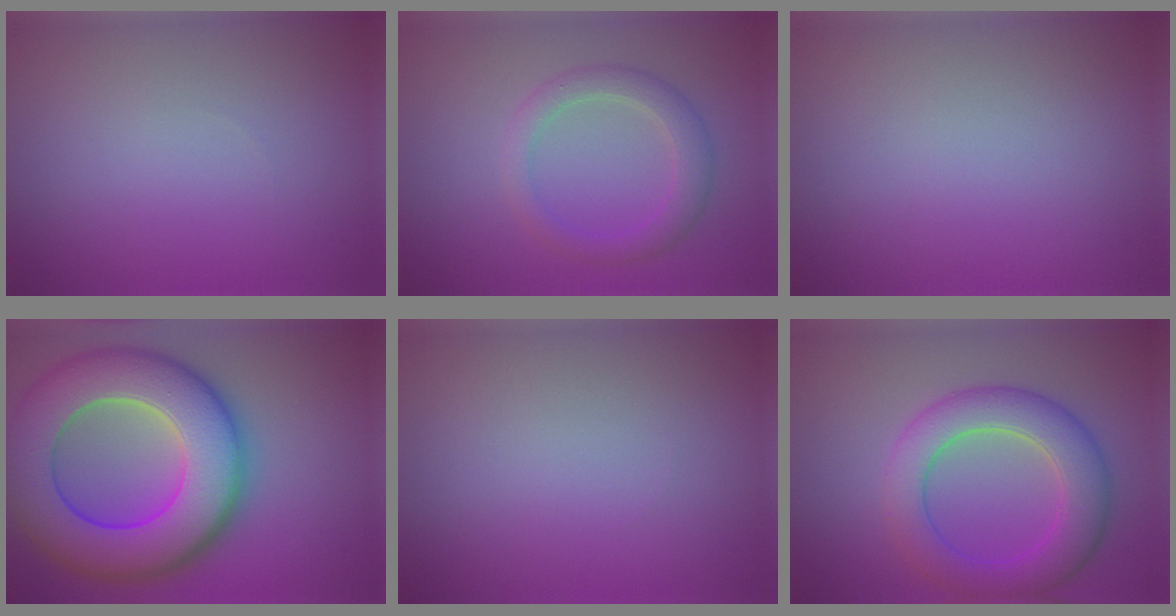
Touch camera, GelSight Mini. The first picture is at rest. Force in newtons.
{"total": 2.9, "press": 2.9, "slide": 0.2}
{"total": 0.0}
{"total": 13.4, "press": 13.4, "slide": 0.4}
{"total": 0.0}
{"total": 6.4, "press": 6.4, "slide": 0.2}